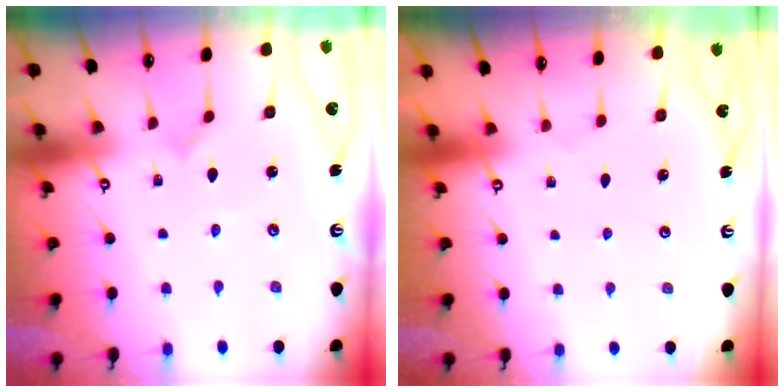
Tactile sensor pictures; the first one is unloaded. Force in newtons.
{"total": 0.0}